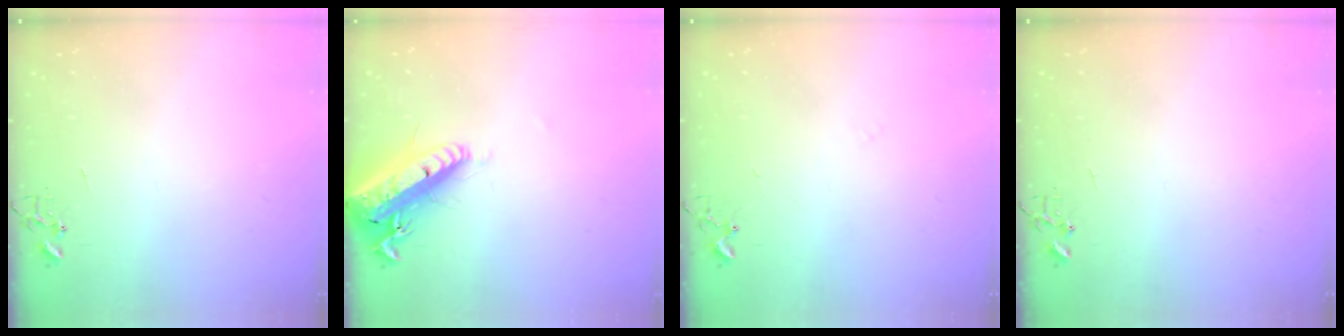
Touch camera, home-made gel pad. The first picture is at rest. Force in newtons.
{"total": 23.1, "press": 22.6, "slide": 5.0}
{"total": 4.9, "press": 4.9, "slide": 0.5}
{"total": 0.0}